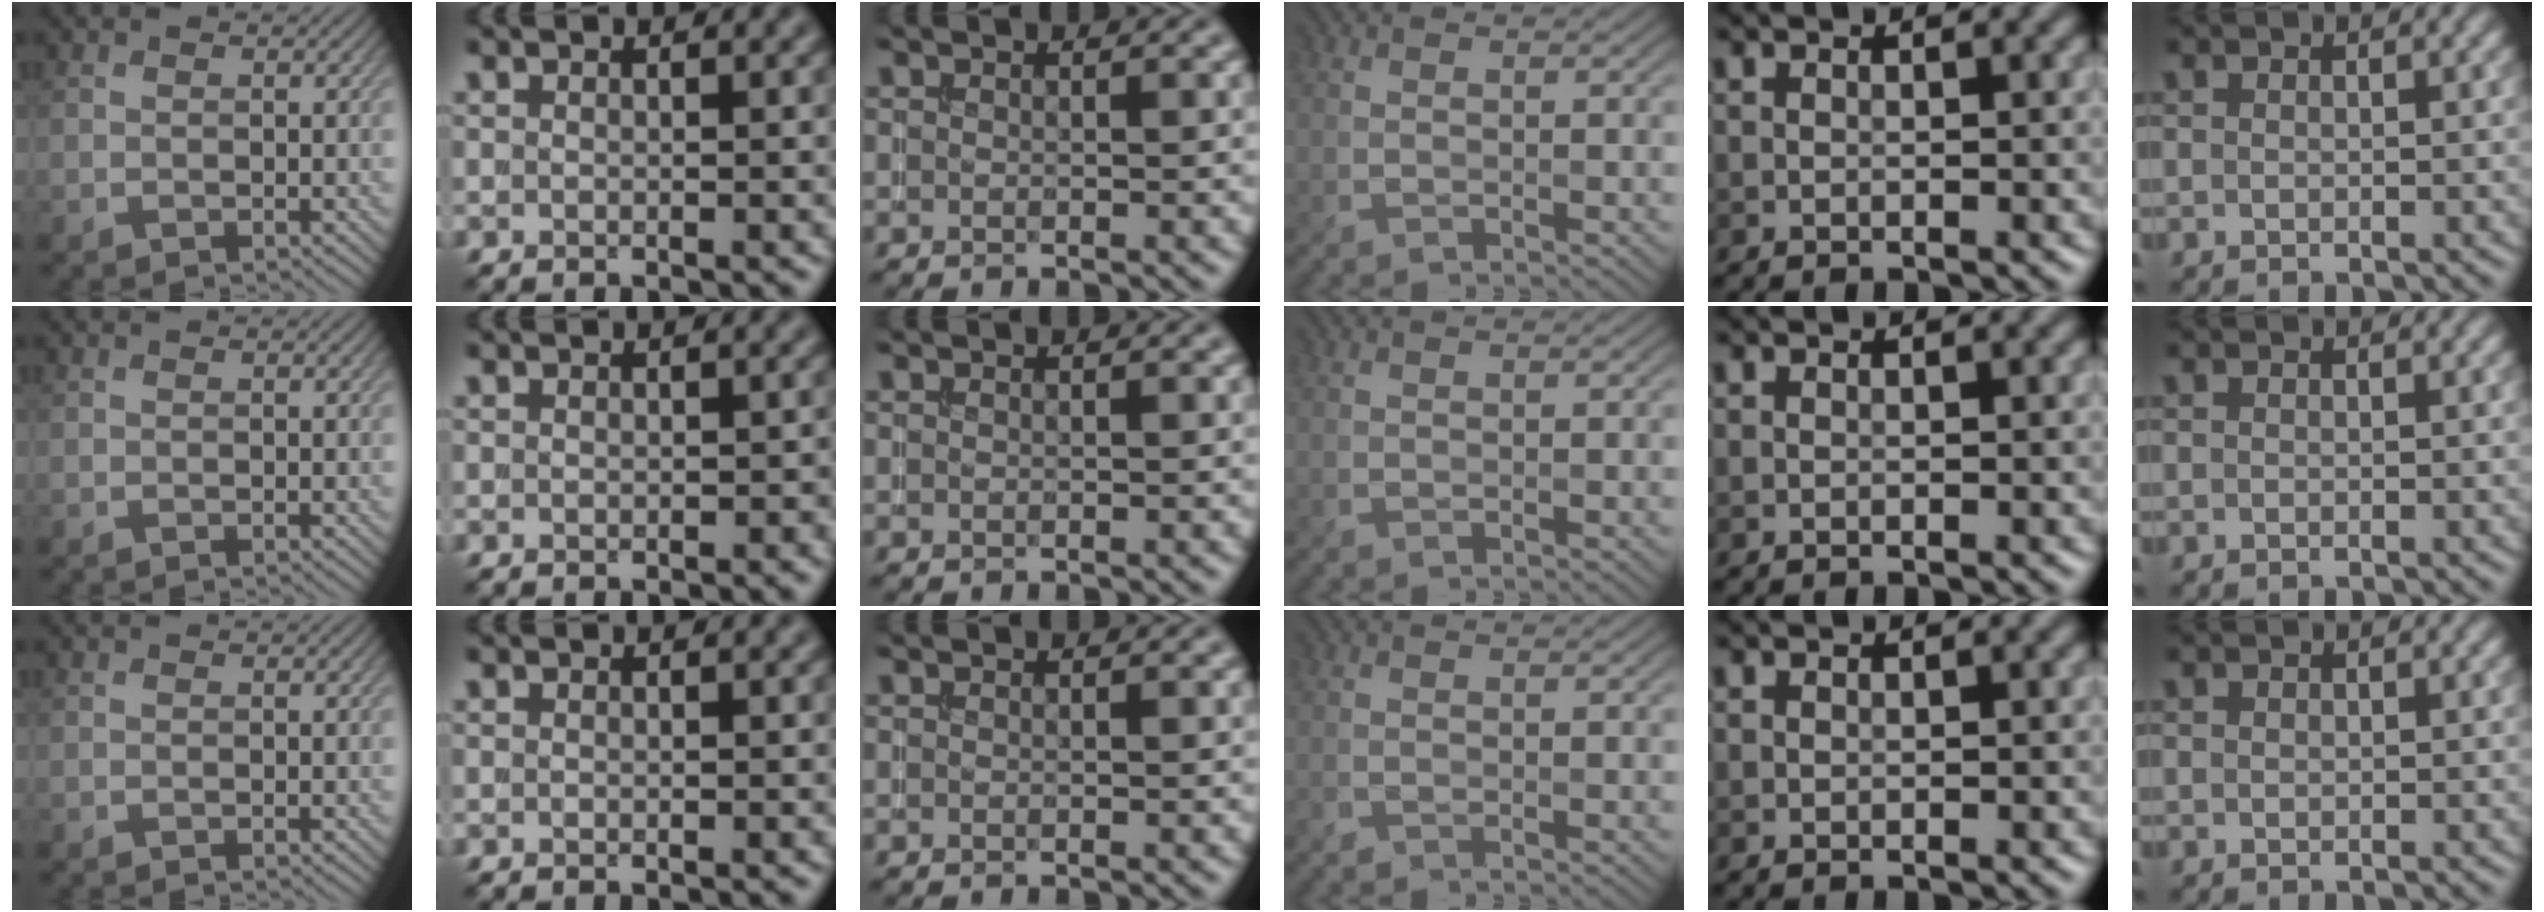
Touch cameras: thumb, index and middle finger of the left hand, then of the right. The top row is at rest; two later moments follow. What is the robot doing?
{"motion": "extract", "object": "drawer"}